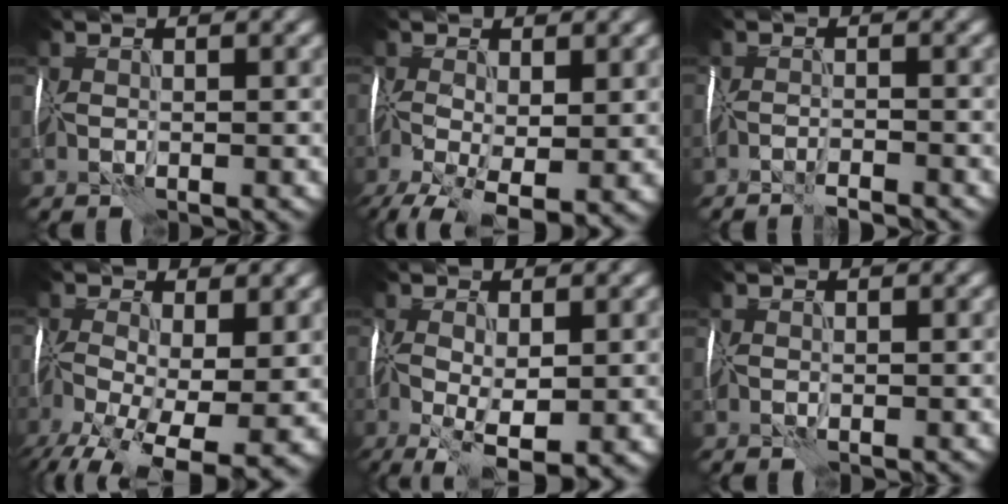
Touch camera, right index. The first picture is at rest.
{"total": 8.0, "force": [-3.3, 3.7, 6.3], "torque": [-0.134, -0.026, -0.046]}
{"total": 2.8, "force": [-2.6, 0.0, 1.0], "torque": [-0.016, 0.002, -0.045]}
{"total": 13.3, "force": [-5.1, 6.1, 10.6], "torque": [-0.197, -0.040, -0.060]}
{"total": 6.8, "force": [-2.1, 2.5, 5.9], "torque": [-0.117, -0.016, -0.024]}
{"total": 0.0}